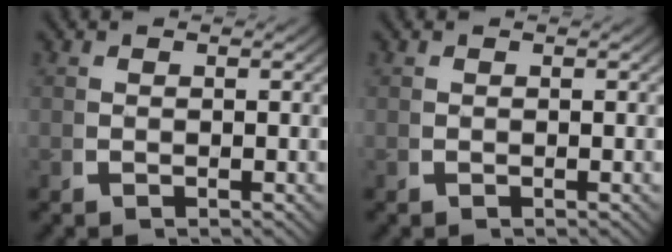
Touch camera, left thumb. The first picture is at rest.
{"total": 0.0}